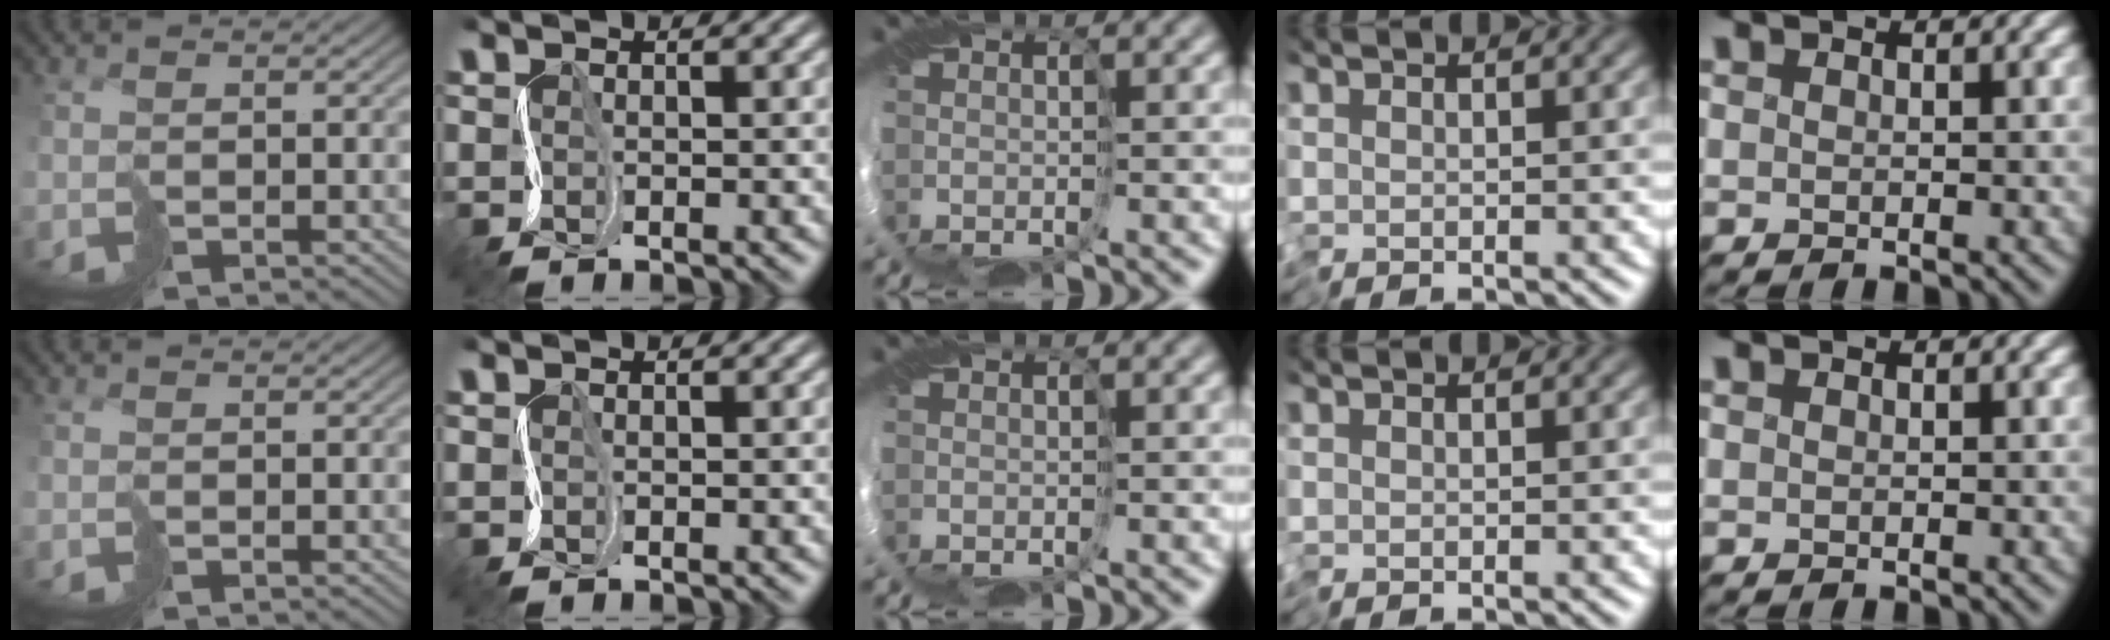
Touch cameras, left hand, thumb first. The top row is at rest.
{}